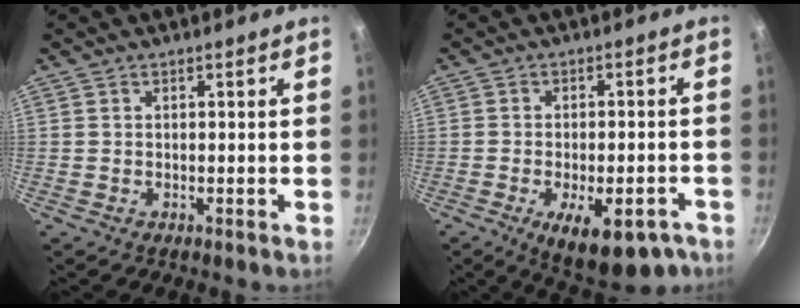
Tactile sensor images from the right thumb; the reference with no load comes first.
{"total": 12.7, "force": [-6.4, 5.5, 9.5], "torque": [-0.111, 0.021, -0.077]}